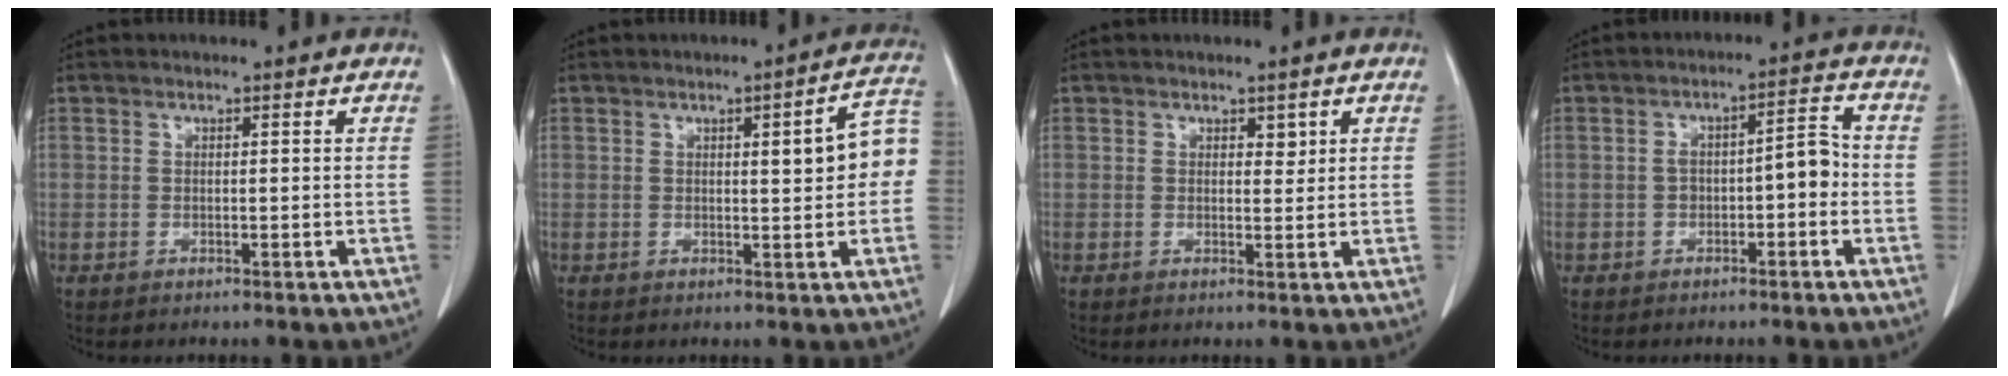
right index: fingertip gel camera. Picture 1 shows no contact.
{"total": 7.2, "force": [0.6, 1.4, 7.0], "torque": [-0.083, 0.021, 0.004]}
{"total": 1.3, "force": [0.8, 0.7, 0.7], "torque": [-0.006, -0.005, 0.010]}
{"total": 5.1, "force": [-1.2, 1.7, 4.7], "torque": [-0.073, 0.029, -0.017]}